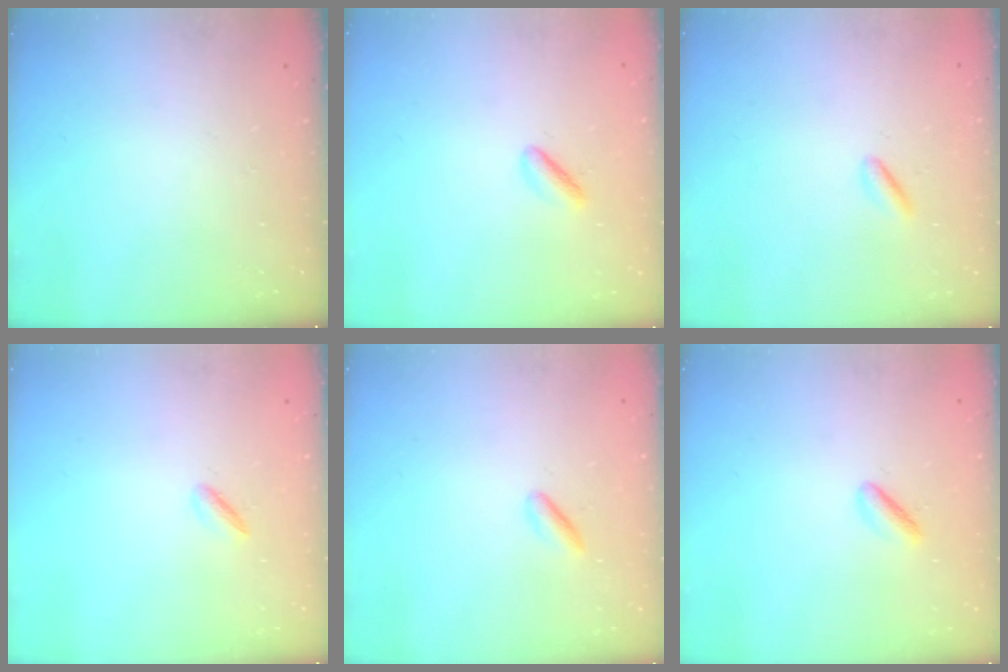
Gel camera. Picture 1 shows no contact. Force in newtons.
{"total": 2.5, "press": 2.3, "slide": 1.1}
{"total": 2.2, "press": 2.0, "slide": 0.9}
{"total": 2.0, "press": 2.0, "slide": 0.4}
{"total": 1.4, "press": 1.2, "slide": 0.8}
{"total": 2.5, "press": 2.3, "slide": 1.1}